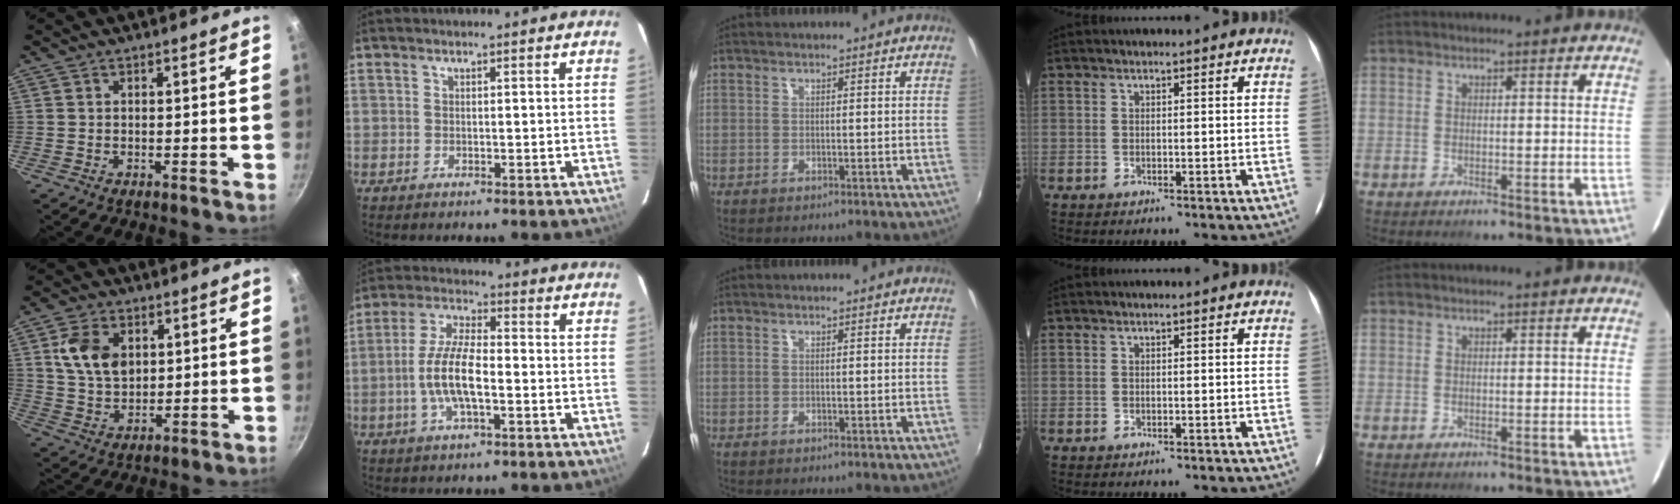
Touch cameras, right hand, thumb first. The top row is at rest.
{"thumb": {"total": 9.8, "force": [2.8, 6.8, 6.4], "torque": [-0.101, -0.010, 0.053]}, "index": {"total": 10.1, "force": [-2.5, 3.4, 9.2], "torque": [-0.187, 0.002, -0.047]}}